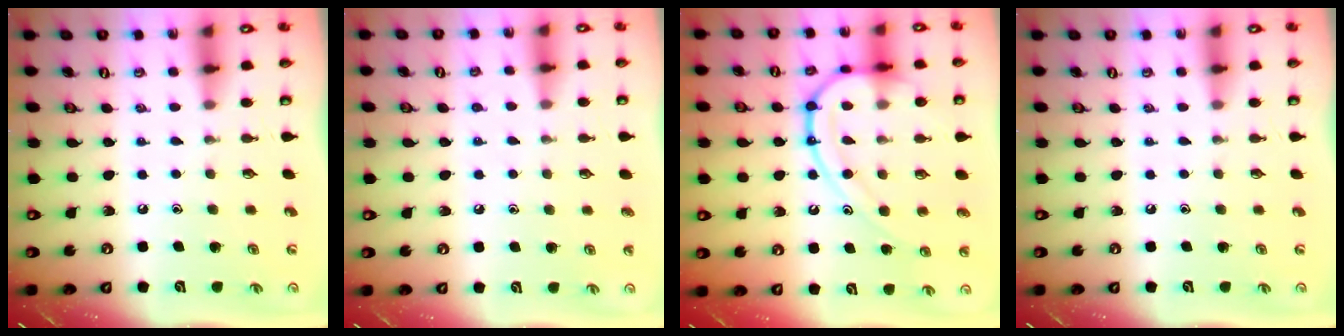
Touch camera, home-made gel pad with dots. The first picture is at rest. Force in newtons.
{"total": 3.5, "press": 3.5, "slide": 0.4}
{"total": 17.4, "press": 17.4, "slide": 1.6}
{"total": 0.0}